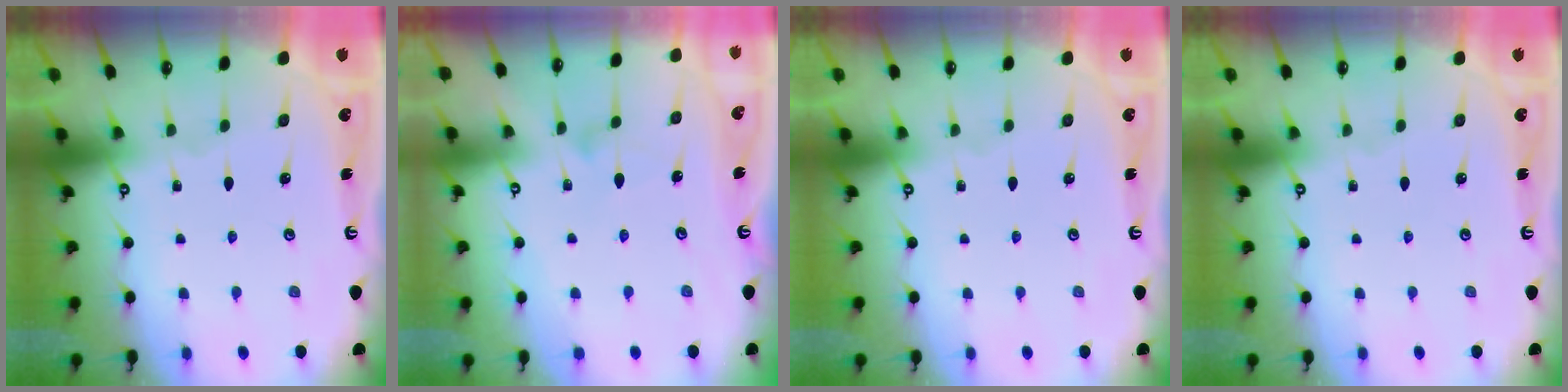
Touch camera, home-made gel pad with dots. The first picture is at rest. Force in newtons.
{"total": 6.1, "press": 6.1, "slide": 0.3}
{"total": 0.0}
{"total": 0.0}